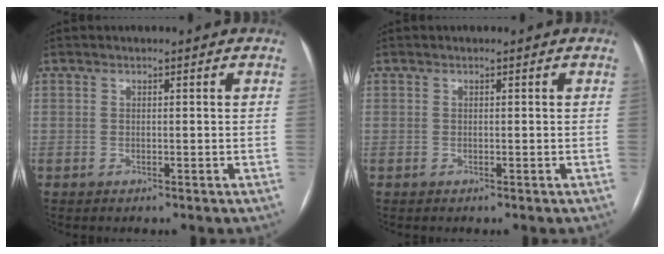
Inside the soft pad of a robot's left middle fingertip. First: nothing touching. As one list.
[{"total": 0.0}]